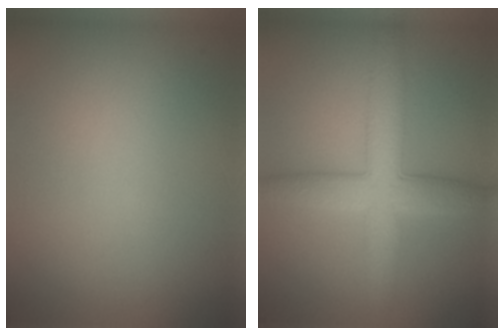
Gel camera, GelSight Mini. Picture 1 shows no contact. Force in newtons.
{"total": 5.6, "press": 5.6, "slide": 0.2}